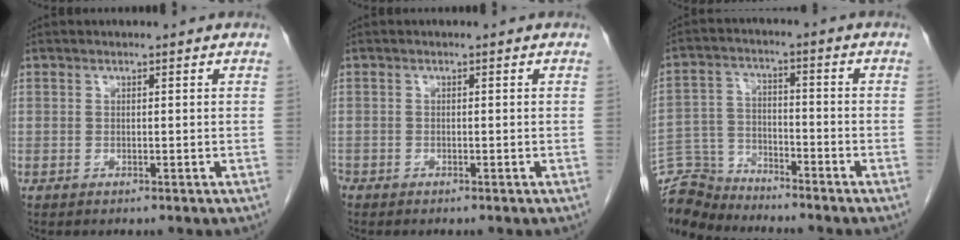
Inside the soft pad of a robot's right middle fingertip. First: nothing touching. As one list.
[{"total": 0.8, "force": [-0.7, 0.4, 0.1], "torque": [-0.006, 0.000, -0.014]}, {"total": 9.1, "force": [-9.0, 1.3, -0.1], "torque": [-0.006, 0.008, -0.174]}]